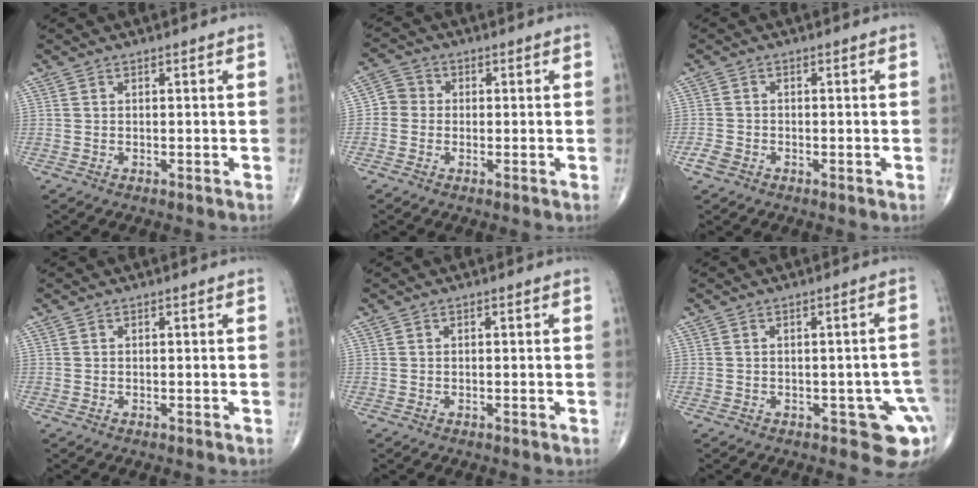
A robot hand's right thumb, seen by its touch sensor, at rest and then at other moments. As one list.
[{"total": 4.2, "force": [-0.5, 4.0, 1.2], "torque": [-0.003, 0.011, -0.021]}, {"total": 2.3, "force": [-1.3, 1.6, 1.2], "torque": [-0.024, 0.002, -0.026]}, {"total": 0.0}, {"total": 0.0}, {"total": 7.8, "force": [-2.8, 3.8, 6.3], "torque": [-0.038, 0.010, -0.030]}]